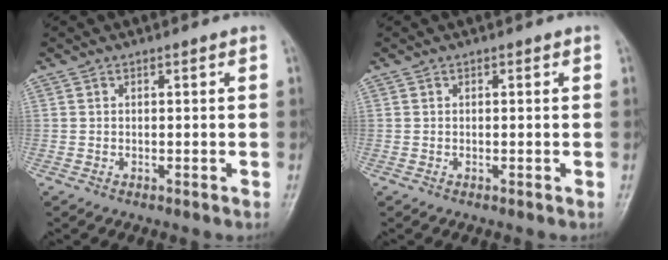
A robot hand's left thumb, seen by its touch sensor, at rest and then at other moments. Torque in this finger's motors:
{"motor_torque": [0.00, 0.00, 0.00, 0.00, 0.00]}